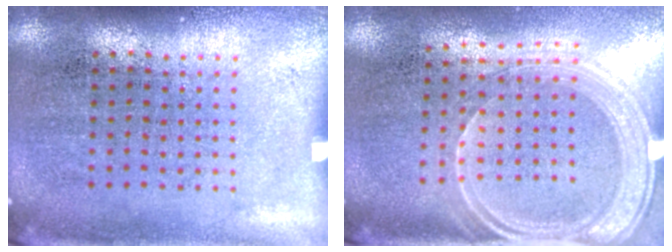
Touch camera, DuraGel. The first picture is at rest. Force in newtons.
{"total": 1.9, "press": 1.7, "slide": 0.9}